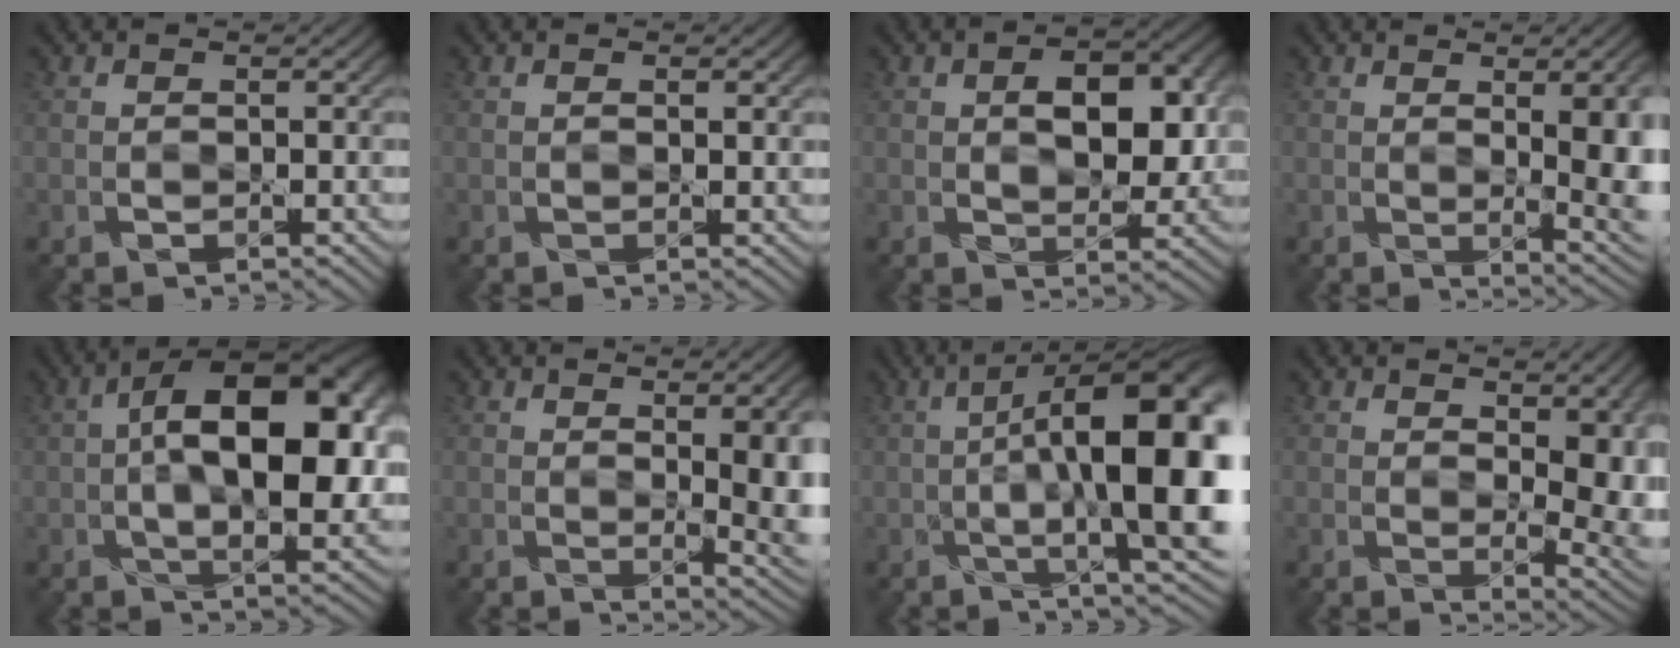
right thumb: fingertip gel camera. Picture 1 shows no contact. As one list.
[{"total": 0.5, "force": [0.4, -0.1, 0.4], "torque": [-0.006, 0.000, 0.007]}, {"total": 6.8, "force": [0.9, 3.9, 5.6], "torque": [-0.085, 0.000, 0.015]}, {"total": 9.9, "force": [0.3, 3.5, 9.2], "torque": [-0.103, 0.004, 0.013]}, {"total": 15.5, "force": [1.4, 7.7, 13.4], "torque": [-0.192, 0.013, 0.018]}, {"total": 8.7, "force": [0.4, 3.0, 8.2], "torque": [-0.101, -0.004, 0.018]}, {"total": 16.8, "force": [-0.2, 5.0, 16.0], "torque": [-0.217, 0.007, 0.000]}, {"total": 7.1, "force": [0.8, 3.4, 6.2], "torque": [-0.095, -0.016, 0.025]}]